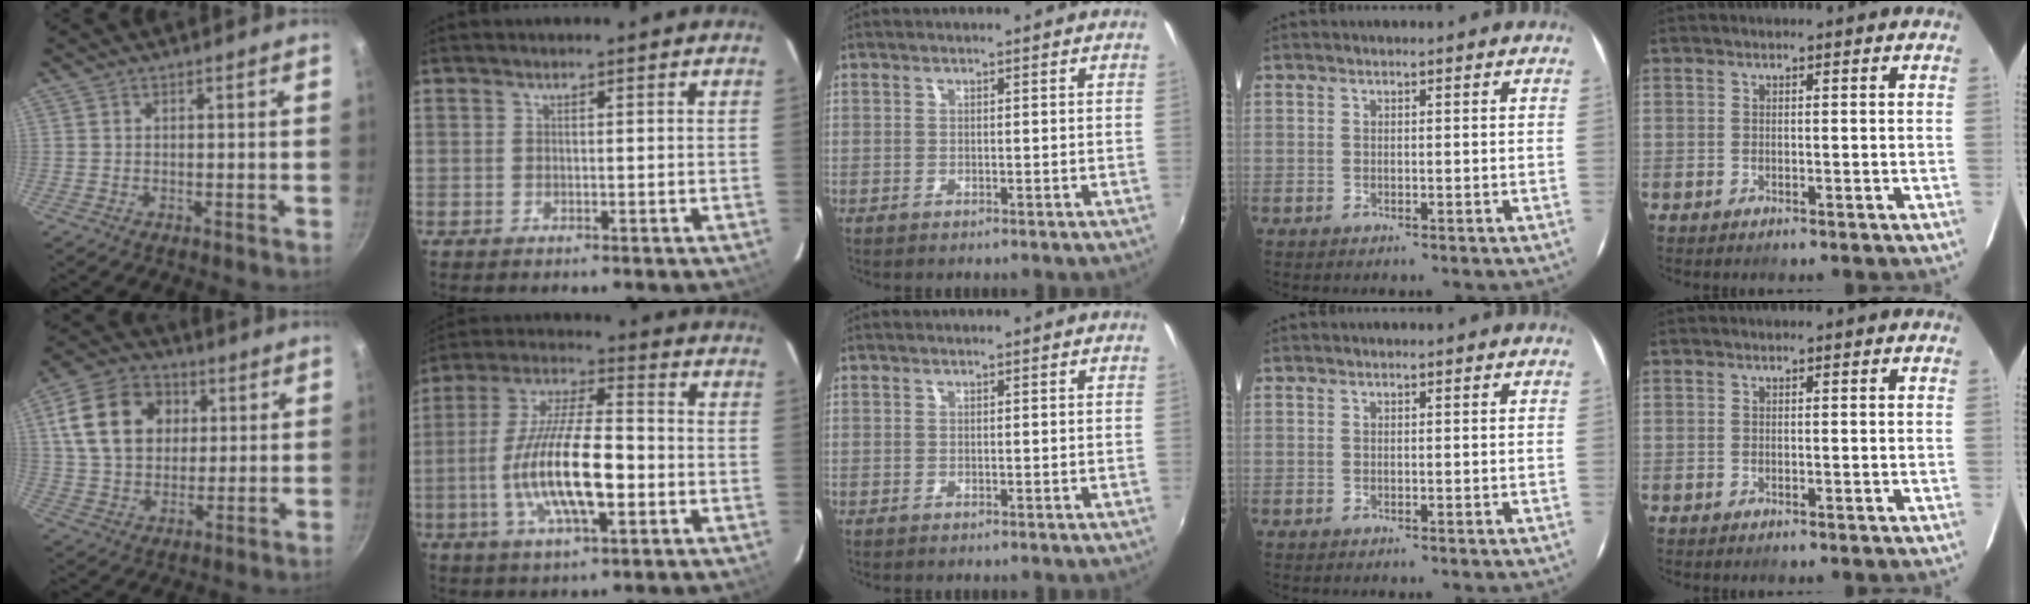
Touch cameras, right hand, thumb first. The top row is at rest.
{"thumb": {"total": 16.4, "force": [4.5, 12.4, 9.8], "torque": [-0.153, 0.005, 0.071]}, "index": {"total": 15.8, "force": [-3.8, 4.3, 14.7], "torque": [-0.289, -0.005, -0.070]}}